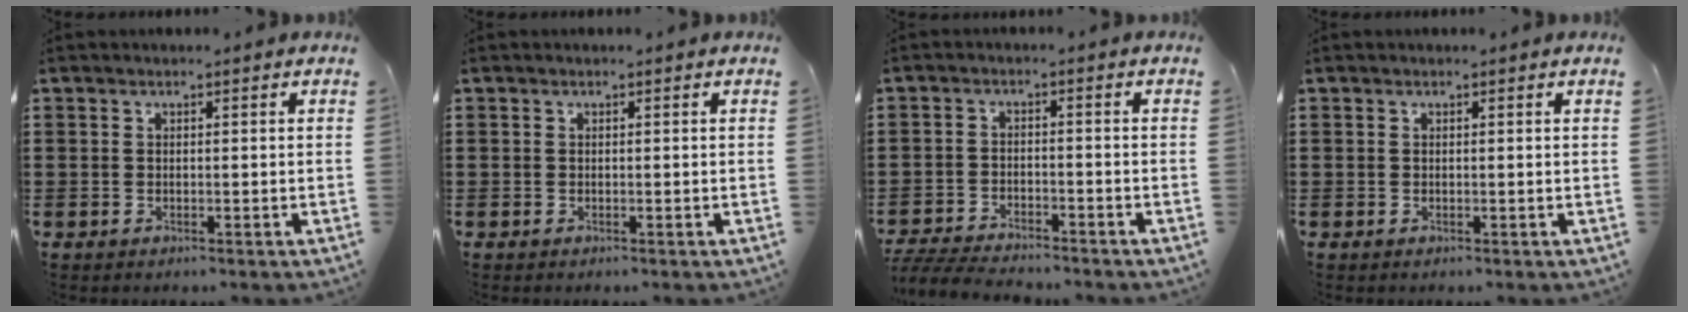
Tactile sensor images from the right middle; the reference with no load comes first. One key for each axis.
{"total": 0.0}
{"total": 4.8, "fx": -4.6, "fy": 0.5, "fz": 1.0, "tx": -0.029, "ty": -0.002, "tz": -0.096}
{"total": 0.0}